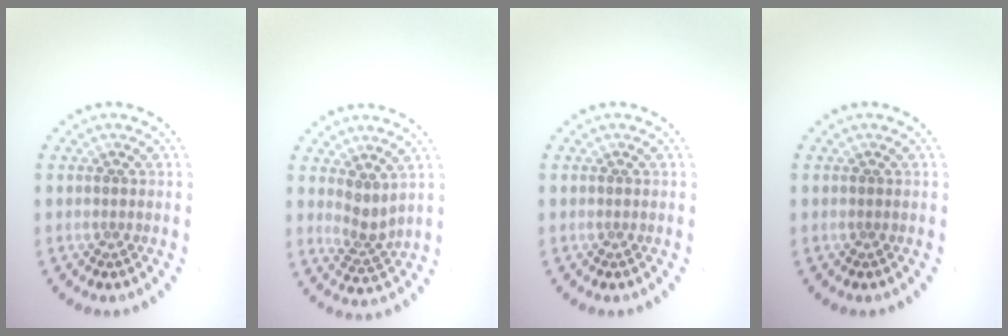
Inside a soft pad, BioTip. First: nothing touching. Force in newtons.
{"total": 2.2, "press": 1.7, "slide": 1.4}
{"total": 0.0}
{"total": 0.0}